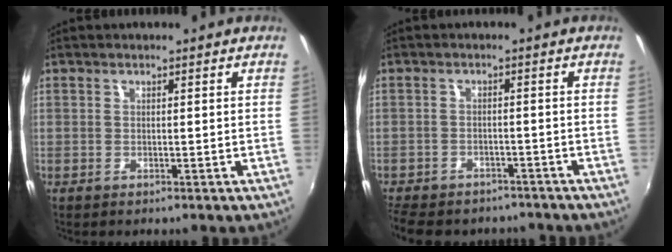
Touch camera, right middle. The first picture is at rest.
{"total": 11.8, "force": [-9.8, 5.0, 4.4], "torque": [-0.116, -0.017, -0.143]}